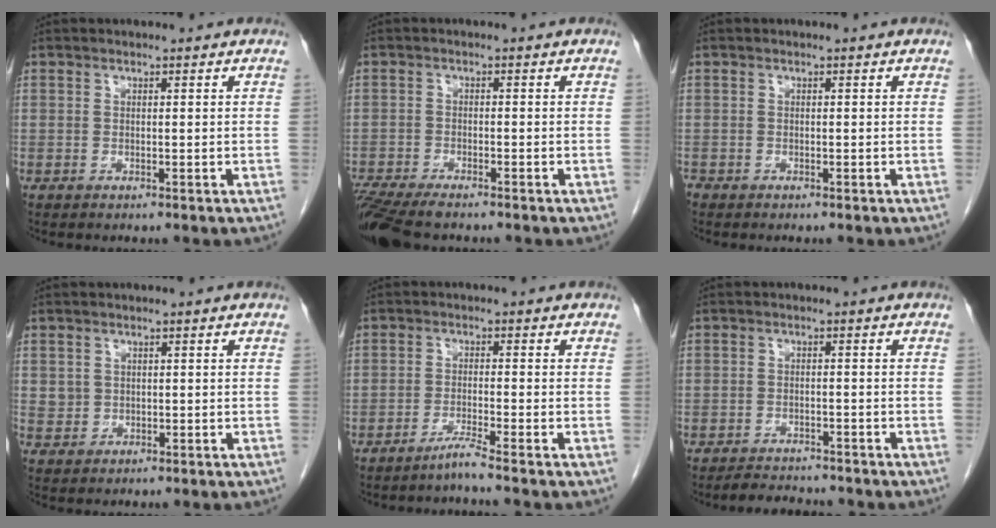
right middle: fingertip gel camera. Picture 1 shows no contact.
{"total": 8.9, "force": [-7.5, 1.5, 4.5], "torque": [-0.080, -0.020, -0.130]}
{"total": 0.7, "force": [-0.6, 0.3, 0.1], "torque": [-0.009, -0.001, -0.013]}
{"total": 1.8, "force": [0.5, 1.7, 0.3], "torque": [0.004, 0.001, 0.009]}
{"total": 2.6, "force": [-2.1, -1.1, 1.0], "torque": [-0.021, -0.004, -0.043]}
{"total": 4.1, "force": [-3.9, 1.0, 0.8], "torque": [-0.017, -0.011, -0.062]}